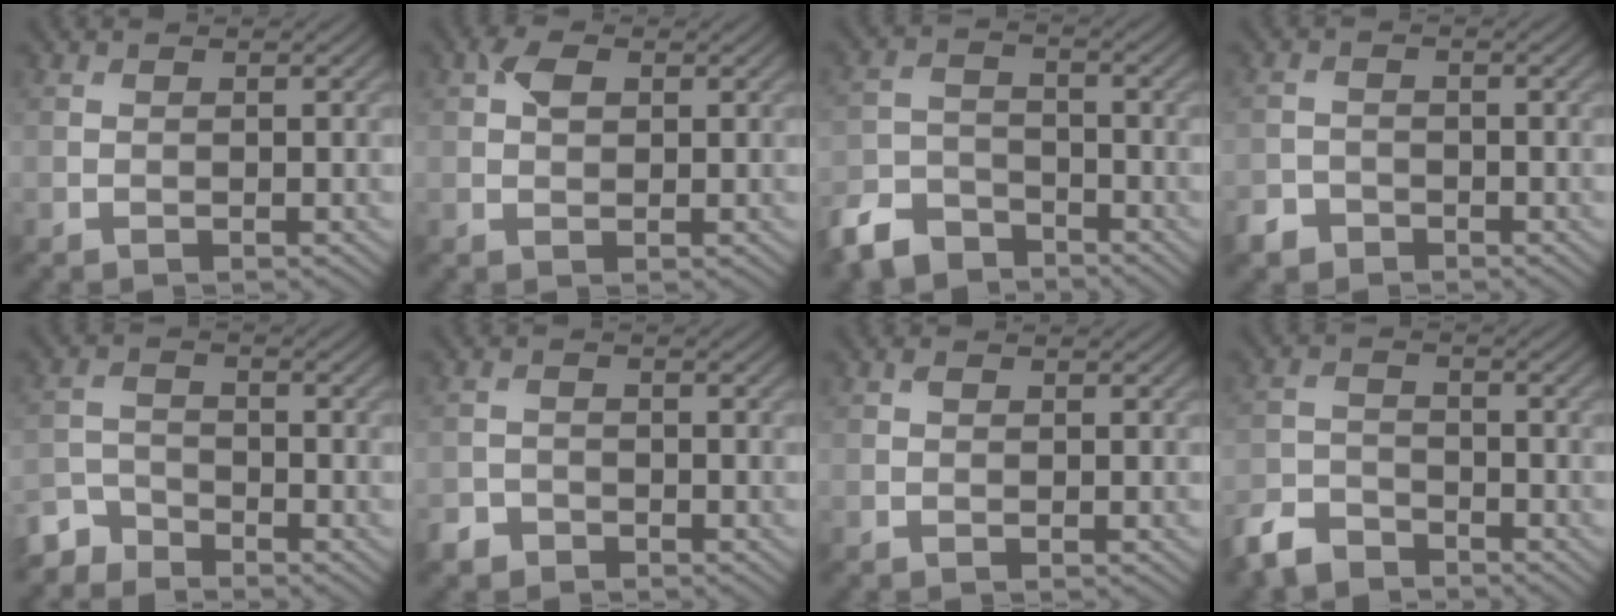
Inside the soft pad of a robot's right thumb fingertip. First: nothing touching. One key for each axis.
{"total": 2.4, "fx": 0.8, "fy": 1.6, "fz": 1.6, "tx": -0.034, "ty": 0.005, "tz": 0.012}
{"total": 6.9, "fx": -5.6, "fy": 3.3, "fz": 2.4, "tx": -0.055, "ty": -0.009, "tz": -0.123}
{"total": 2.4, "fx": -1.9, "fy": 1.5, "fz": 0.5, "tx": -0.011, "ty": -0.003, "tz": -0.043}
{"total": 3.7, "fx": -3.4, "fy": 1.4, "fz": 0.5, "tx": -0.010, "ty": -0.002, "tz": -0.082}
{"total": 2.0, "fx": -1.6, "fy": 1.2, "fz": 0.4, "tx": -0.007, "ty": -0.001, "tz": -0.036}
{"total": 0.6, "fx": 0.3, "fy": 0.4, "fz": 0.3, "tx": -0.005, "ty": 0.000, "tz": 0.004}
{"total": 5.3, "fx": -4.4, "fy": 2.2, "fz": 1.8, "tx": -0.038, "ty": -0.009, "tz": -0.099}